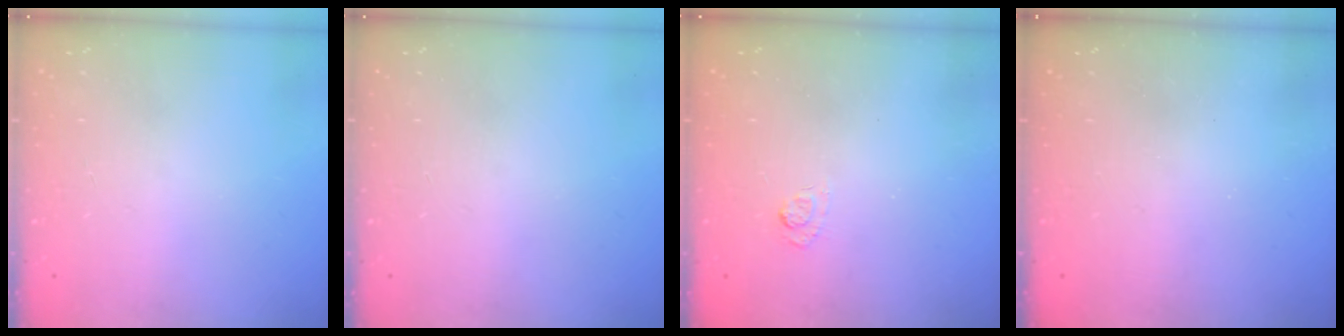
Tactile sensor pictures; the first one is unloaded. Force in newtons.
{"total": 0.0}
{"total": 2.7, "press": 2.3, "slide": 1.5}
{"total": 2.6, "press": 2.5, "slide": 0.9}